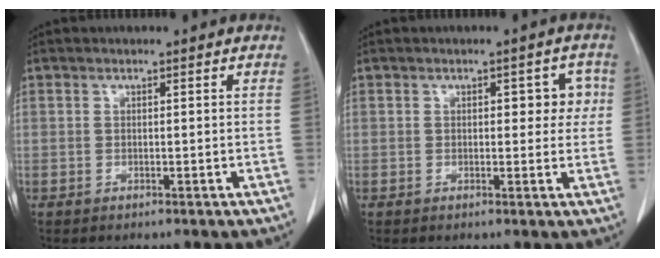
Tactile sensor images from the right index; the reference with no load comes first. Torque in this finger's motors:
{"motor_torque": [0.03, -0.02, 0.05, 0.00]}